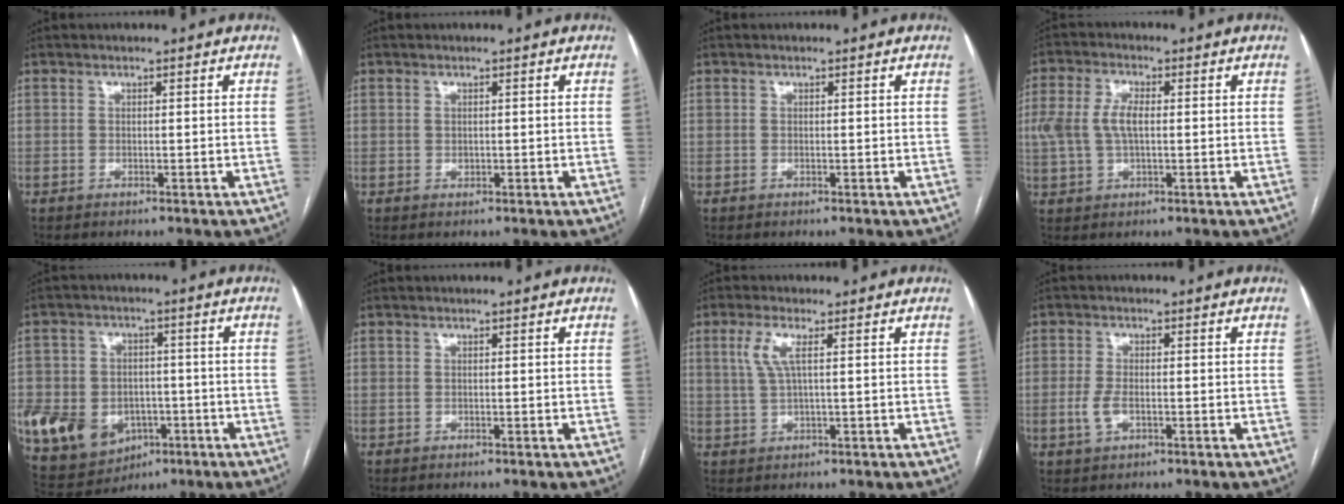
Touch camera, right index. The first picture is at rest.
{"total": 0.7, "force": [-0.1, 0.6, 0.4], "torque": [-0.010, -0.004, 0.000]}
{"total": 0.0}
{"total": 6.8, "force": [0.4, 3.4, 5.9], "torque": [-0.141, 0.018, 0.011]}
{"total": 17.3, "force": [-5.6, 13.5, 9.1], "torque": [-0.219, 0.010, -0.074]}
{"total": 0.0}
{"total": 3.9, "force": [1.3, 0.6, 3.7], "torque": [-0.086, 0.008, 0.030]}
{"total": 3.4, "force": [-0.9, 1.6, 2.9], "torque": [-0.065, 0.000, -0.016]}